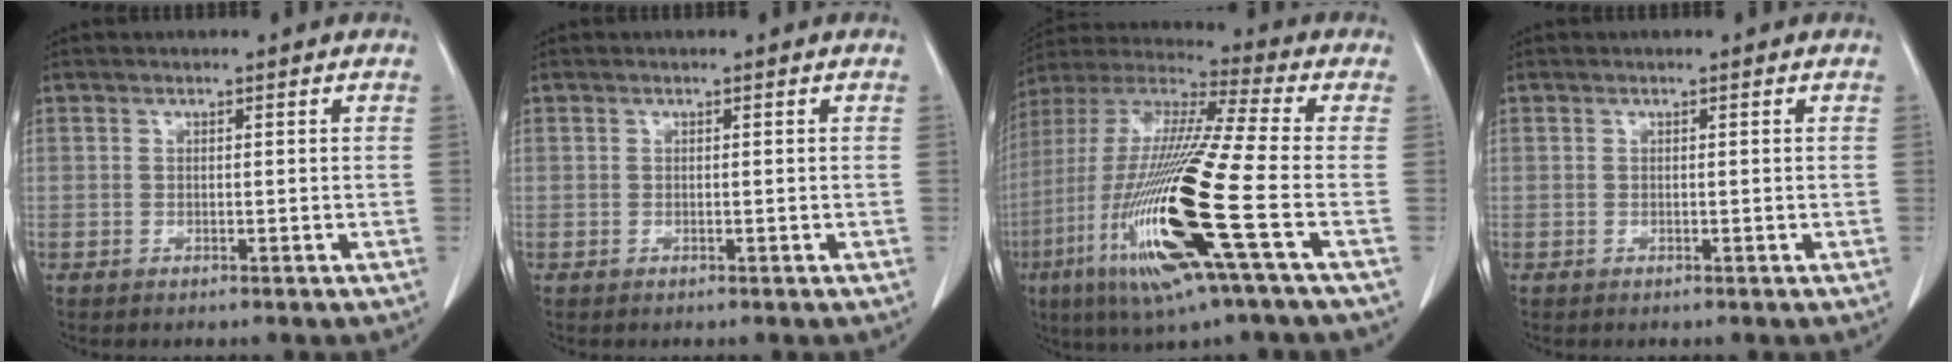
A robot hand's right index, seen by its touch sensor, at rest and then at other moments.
{"total": 0.0}
{"total": 22.4, "force": [-7.0, 0.6, 21.3], "torque": [-0.460, -0.036, -0.140]}
{"total": 0.0}